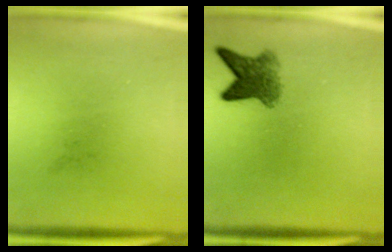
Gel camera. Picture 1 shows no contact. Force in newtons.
{"total": 4.8}